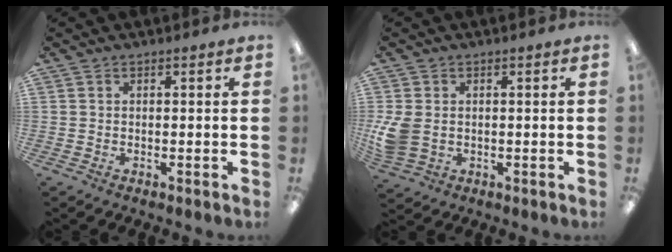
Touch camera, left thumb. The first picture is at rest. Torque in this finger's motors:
{"motor_torque": [-0.03, 0.23, 0.24, -0.21, 0.07]}